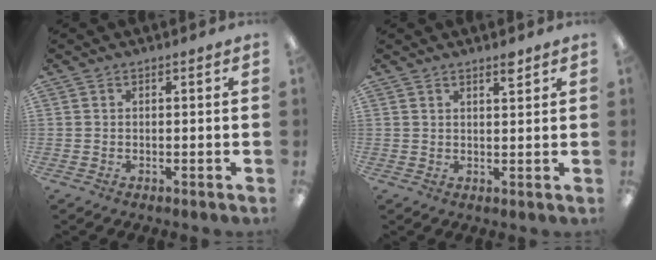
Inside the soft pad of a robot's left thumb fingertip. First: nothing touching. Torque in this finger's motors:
{"motor_torque": [0.06, 0.11, -0.11, -0.28, -0.01]}